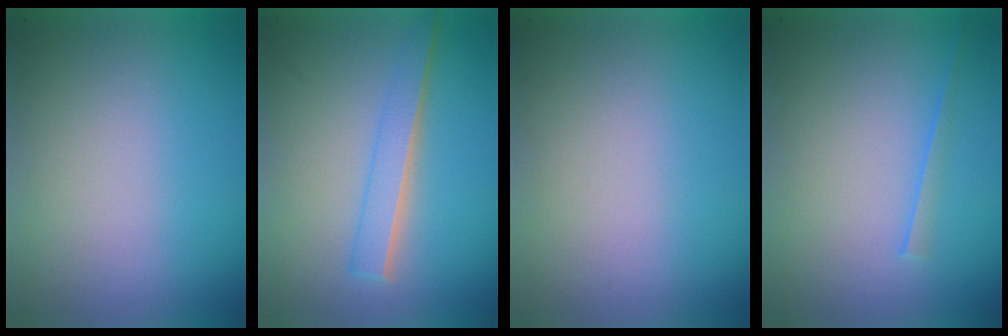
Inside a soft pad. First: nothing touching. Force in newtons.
{"total": 2.2}
{"total": 0.0}
{"total": 1.7}